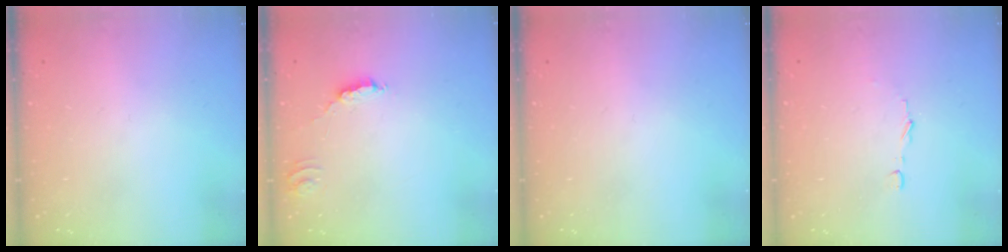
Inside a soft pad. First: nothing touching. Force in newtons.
{"total": 2.7, "press": 2.7, "slide": 0.2}
{"total": 0.0}
{"total": 3.1, "press": 3.1, "slide": 0.3}